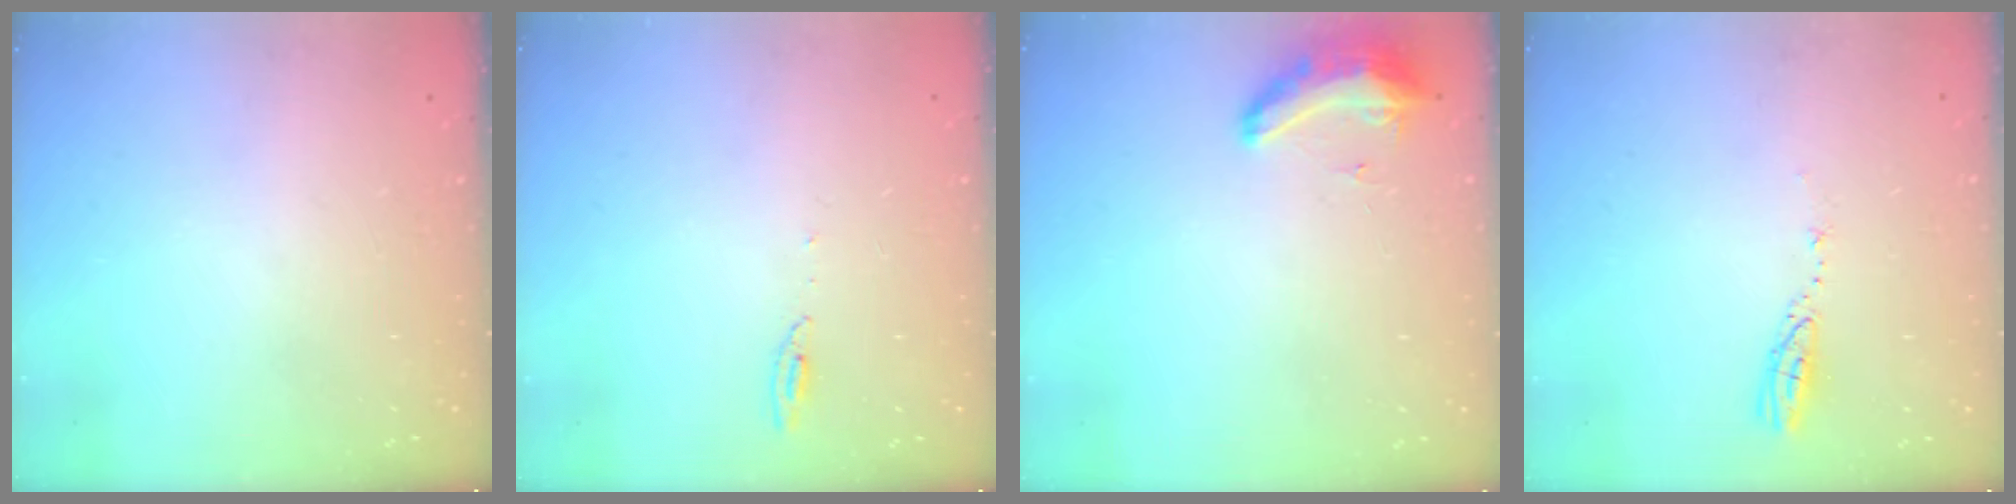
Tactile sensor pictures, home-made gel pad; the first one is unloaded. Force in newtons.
{"total": 3.5, "press": 3.5, "slide": 0.2}
{"total": 8.5, "press": 8.3, "slide": 1.7}
{"total": 3.7, "press": 3.7, "slide": 0.2}